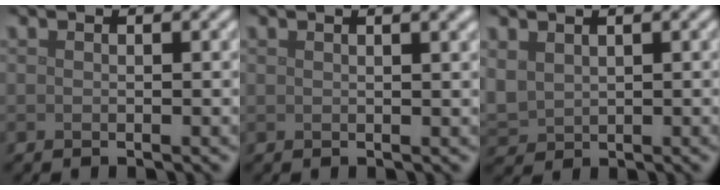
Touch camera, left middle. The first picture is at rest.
{"total": 3.2, "force": [1.8, 1.2, 2.4], "torque": [-0.012, 0.013, 0.015]}
{"total": 2.3, "force": [1.1, 1.7, 1.2], "torque": [-0.038, 0.000, 0.027]}